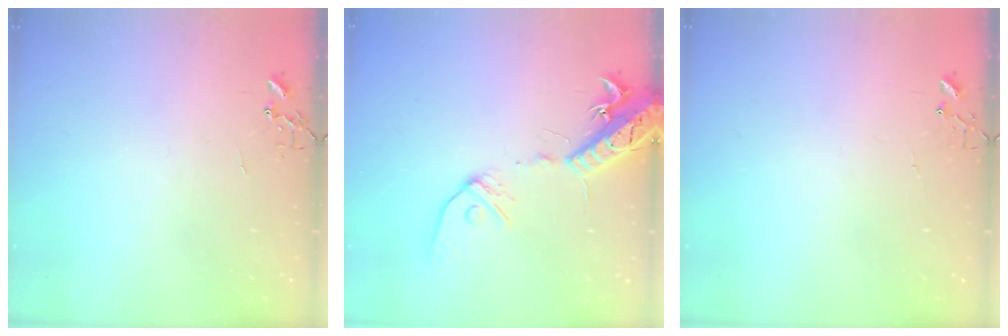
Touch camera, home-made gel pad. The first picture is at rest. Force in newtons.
{"total": 16.6, "press": 16.3, "slide": 3.5}
{"total": 3.6, "press": 3.6, "slide": 0.4}